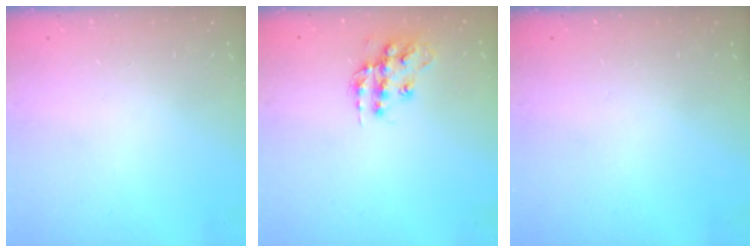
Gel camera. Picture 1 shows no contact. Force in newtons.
{"total": 12.5, "press": 12.5, "slide": 0.9}
{"total": 0.0}